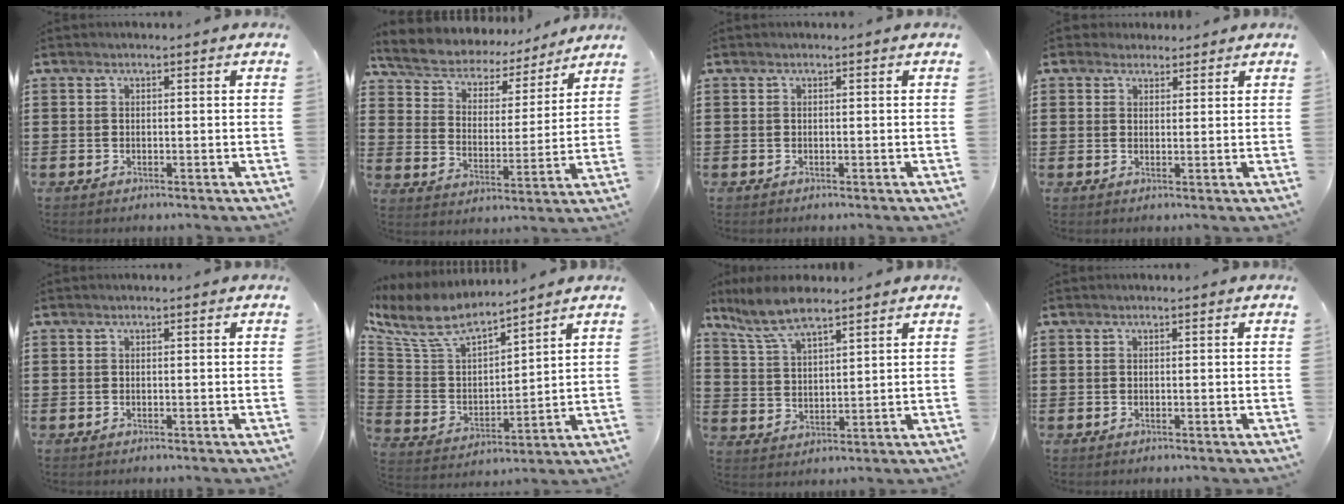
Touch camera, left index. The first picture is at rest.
{"total": 5.6, "force": [5.3, 1.7, 0.7], "torque": [-0.044, -0.037, 0.088]}
{"total": 0.0}
{"total": 2.3, "force": [2.0, 1.1, 0.1], "torque": [-0.008, 0.007, 0.039]}
{"total": 0.0}
{"total": 8.3, "force": [7.0, 2.5, 3.7], "torque": [-0.104, -0.038, 0.123]}
{"total": 7.8, "force": [6.4, 1.8, 4.1], "torque": [-0.100, -0.011, 0.118]}
{"total": 0.0}